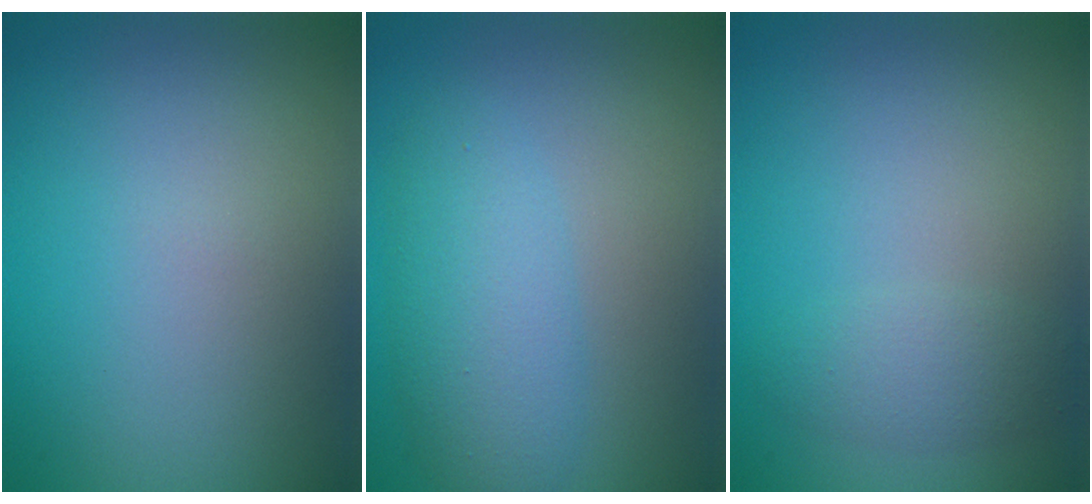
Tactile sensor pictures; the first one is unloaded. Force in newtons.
{"total": 4.2, "press": 4.2, "slide": 0.1}
{"total": 2.0, "press": 2.0, "slide": 0.0}